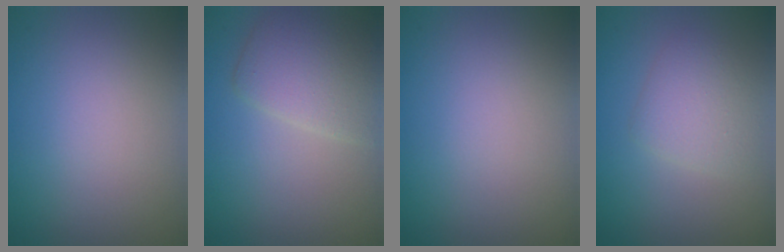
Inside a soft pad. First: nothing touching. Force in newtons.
{"total": 4.0, "press": 3.9, "slide": 0.3}
{"total": 0.0}
{"total": 2.7, "press": 2.7, "slide": 0.0}